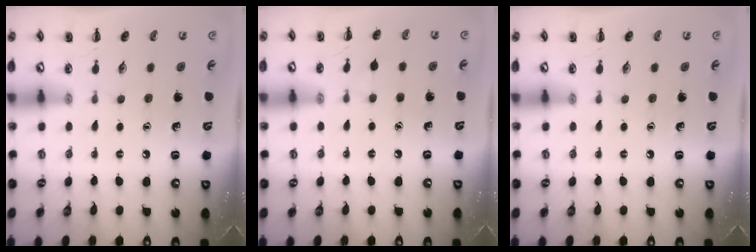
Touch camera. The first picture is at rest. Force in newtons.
{"total": 3.4, "press": 3.1, "slide": 1.3}
{"total": 0.0}